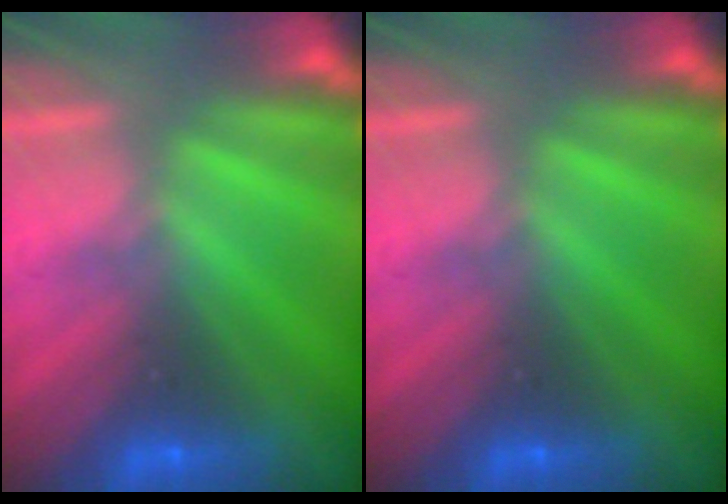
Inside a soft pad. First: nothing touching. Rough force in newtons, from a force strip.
{"total": 0.0}